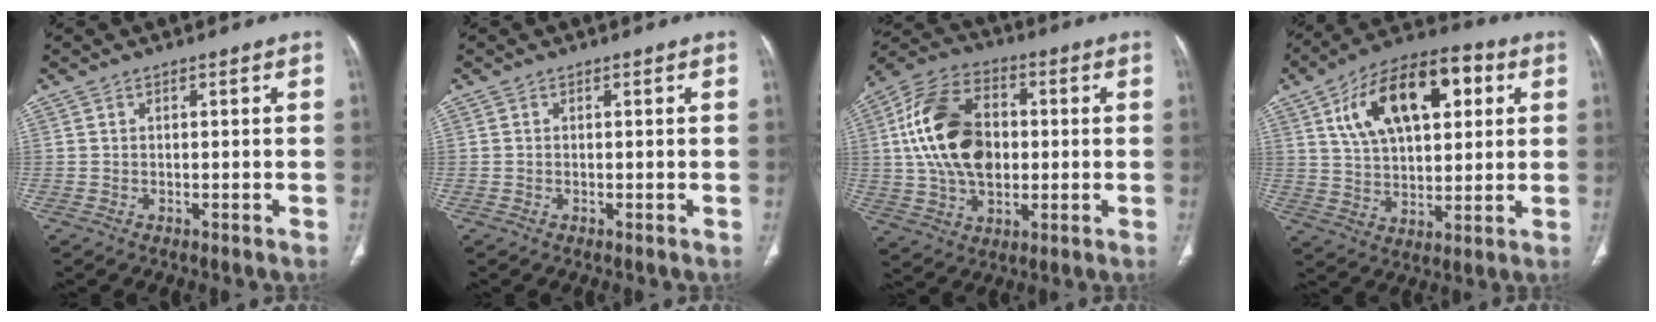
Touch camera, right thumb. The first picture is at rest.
{"total": 0.0}
{"total": 18.5, "force": [3.0, 10.4, 15.0], "torque": [-0.301, 0.002, 0.058]}
{"total": 19.9, "force": [6.8, 10.3, 15.6], "torque": [-0.227, 0.005, 0.110]}